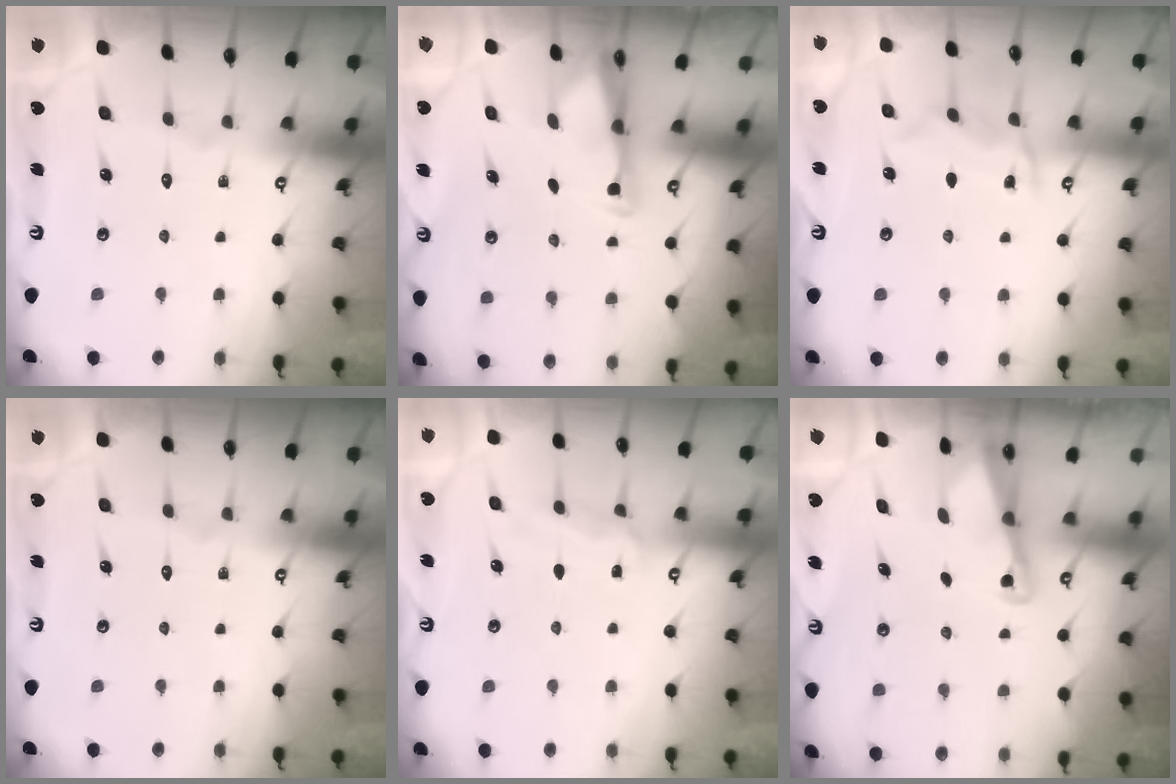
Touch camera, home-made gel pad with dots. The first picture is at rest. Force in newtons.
{"total": 2.7, "press": 2.7, "slide": 0.4}
{"total": 8.3, "press": 8.3, "slide": 0.8}
{"total": 0.0}
{"total": 5.2, "press": 5.2, "slide": 0.5}
{"total": 2.2, "press": 2.2, "slide": 0.3}